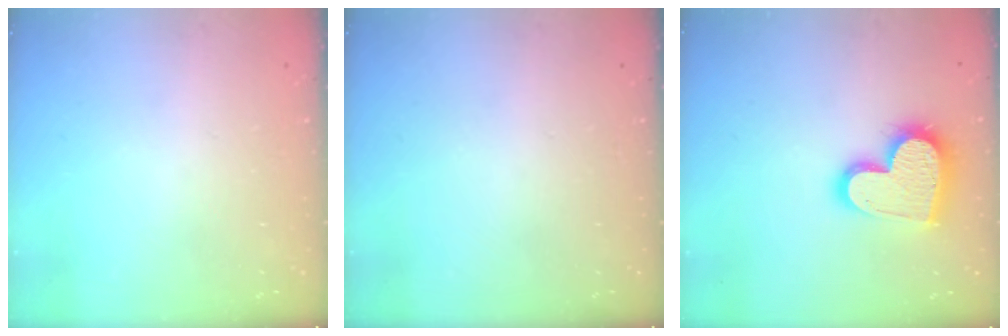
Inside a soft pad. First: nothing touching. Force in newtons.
{"total": 0.0}
{"total": 17.2, "press": 17.2, "slide": 1.2}